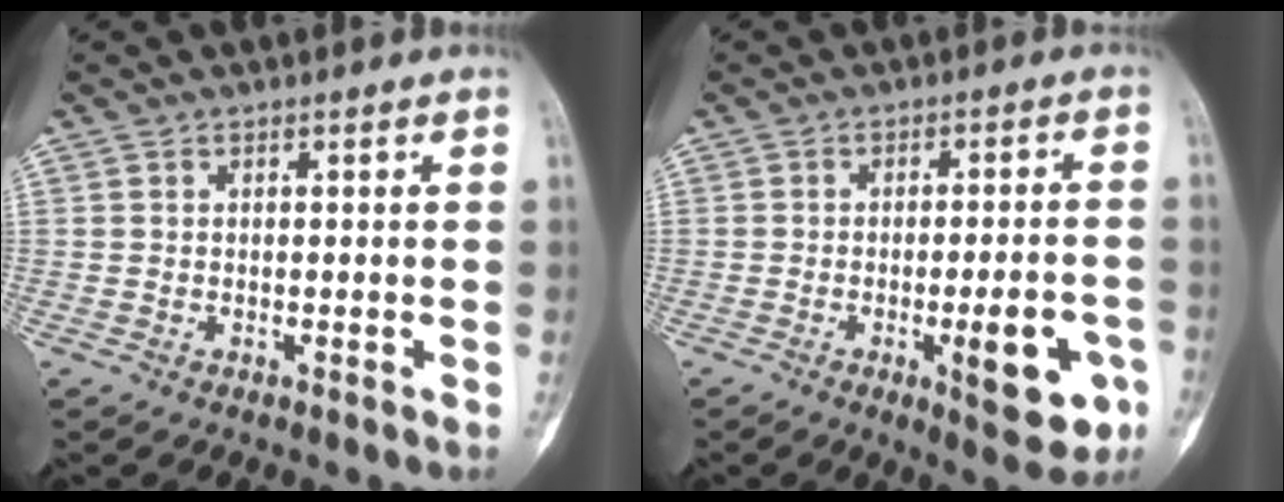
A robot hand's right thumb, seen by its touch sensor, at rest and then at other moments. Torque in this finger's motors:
{"motor_torque": [1.28, 0.96, 1.08, -0.24, 0.25]}